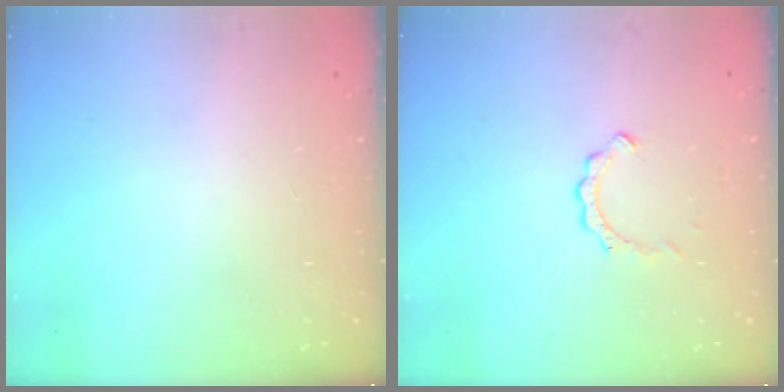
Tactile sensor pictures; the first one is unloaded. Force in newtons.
{"total": 2.0, "press": 2.0, "slide": 0.2}